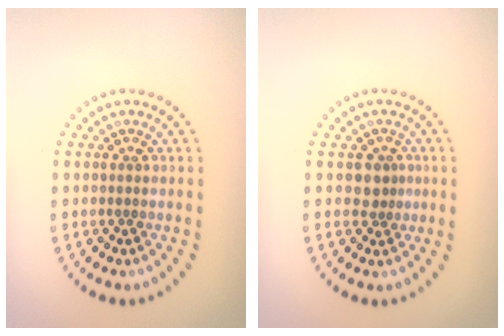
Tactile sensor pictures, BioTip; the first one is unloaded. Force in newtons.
{"total": 1.9, "press": 1.5, "slide": 1.1}